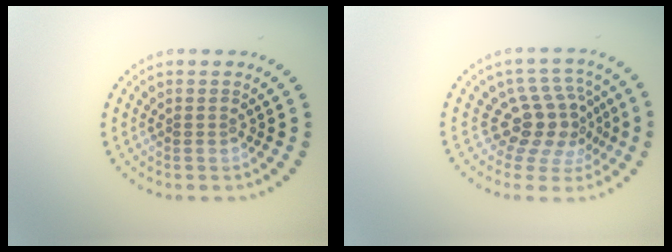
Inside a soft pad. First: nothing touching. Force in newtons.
{"total": 4.3, "press": 3.1, "slide": 3.0}